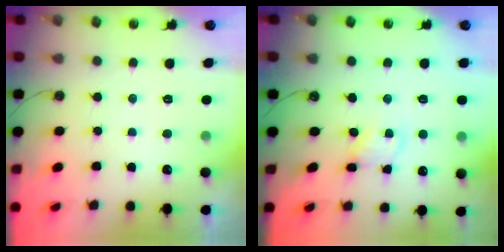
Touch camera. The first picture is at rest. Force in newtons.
{"total": 1.8, "press": 1.8, "slide": 0.2}